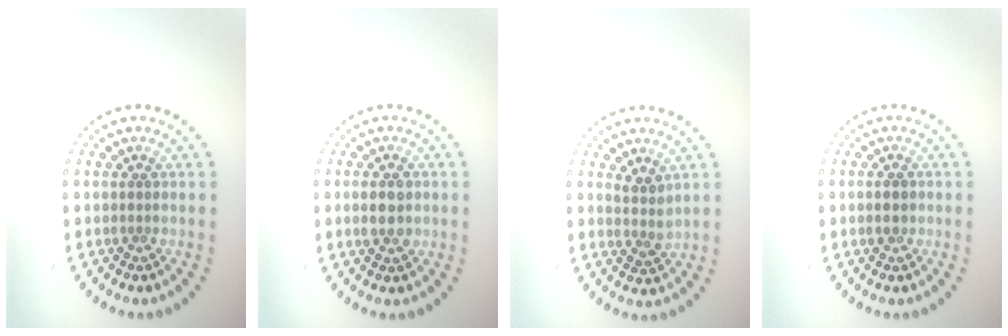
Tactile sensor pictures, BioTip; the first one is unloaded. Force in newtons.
{"total": 2.2, "press": 2.2, "slide": 0.2}
{"total": 1.9, "press": 1.5, "slide": 1.1}
{"total": 1.8, "press": 1.8, "slide": 0.2}